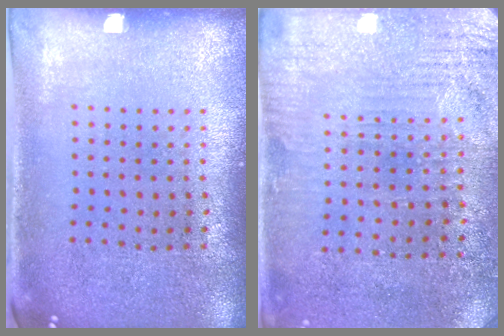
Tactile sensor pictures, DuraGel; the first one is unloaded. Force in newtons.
{"total": 3.3, "press": 3.1, "slide": 1.2}